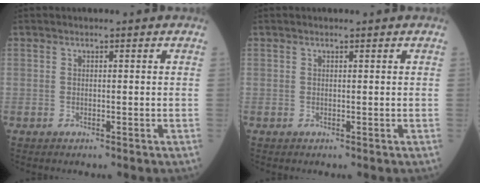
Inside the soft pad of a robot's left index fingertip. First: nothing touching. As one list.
[{"total": 0.6, "force": [0.4, 0.0, 0.4], "torque": [-0.010, 0.001, 0.007]}]